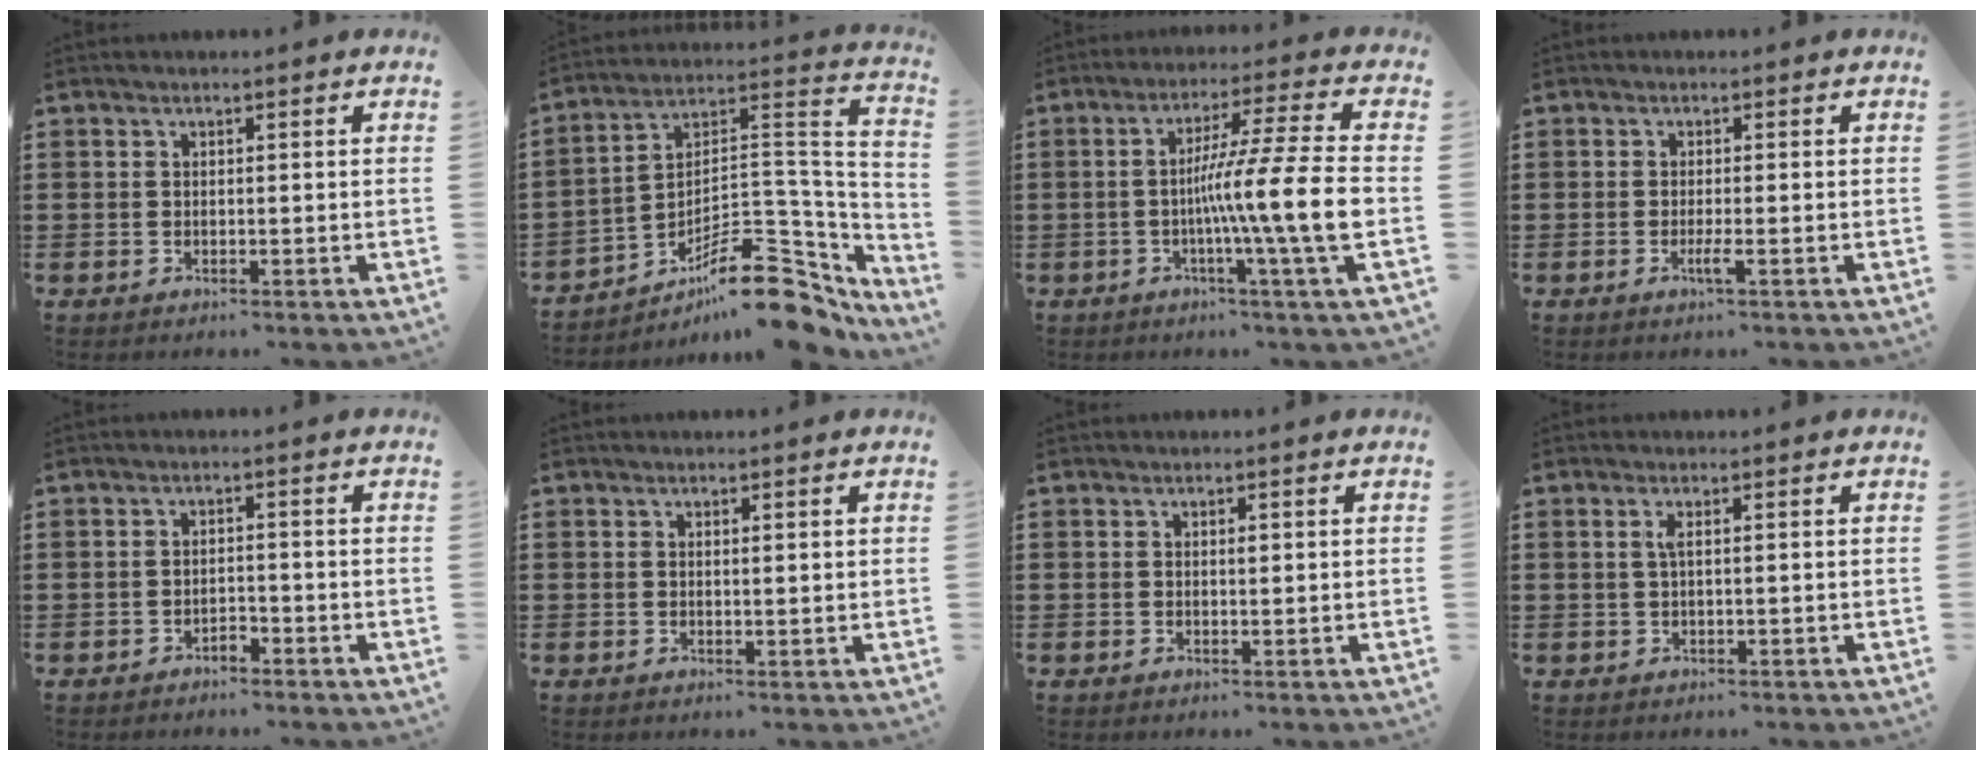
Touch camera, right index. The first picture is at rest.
{"total": 14.4, "force": [-9.6, 5.0, 9.5], "torque": [-0.113, 0.032, -0.169]}
{"total": 12.9, "force": [-2.2, -0.9, 12.6], "torque": [-0.216, -0.014, -0.047]}
{"total": 2.1, "force": [-0.9, -0.1, 1.9], "torque": [-0.038, -0.008, -0.019]}
{"total": 1.7, "force": [-1.5, 0.4, 0.5], "torque": [-0.016, -0.001, -0.031]}
{"total": 0.6, "force": [0.3, 0.1, 0.5], "torque": [-0.011, 0.001, 0.006]}
{"total": 0.7, "force": [0.2, 0.3, 0.6], "torque": [-0.004, -0.004, 0.001]}
{"total": 1.3, "force": [0.1, 0.1, 1.3], "torque": [-0.026, 0.000, 0.001]}